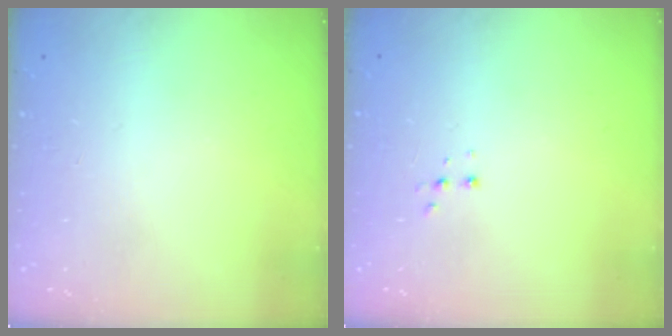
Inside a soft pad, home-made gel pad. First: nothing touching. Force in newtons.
{"total": 3.3, "press": 3.2, "slide": 0.7}